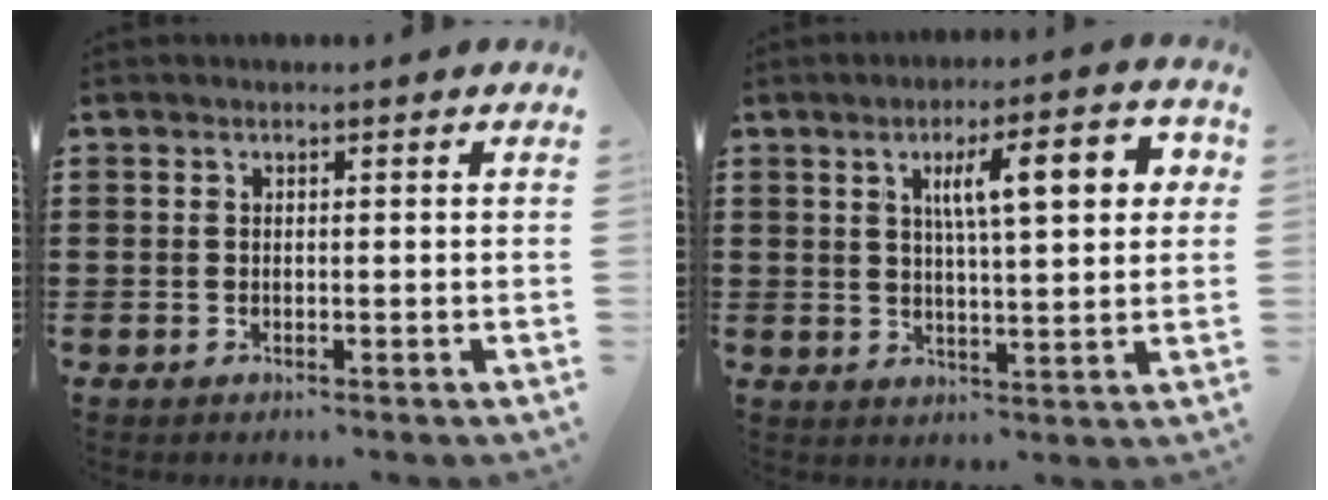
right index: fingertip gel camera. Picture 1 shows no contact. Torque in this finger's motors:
{"motor_torque": [0.90, 0.10, 0.56, 0.21]}